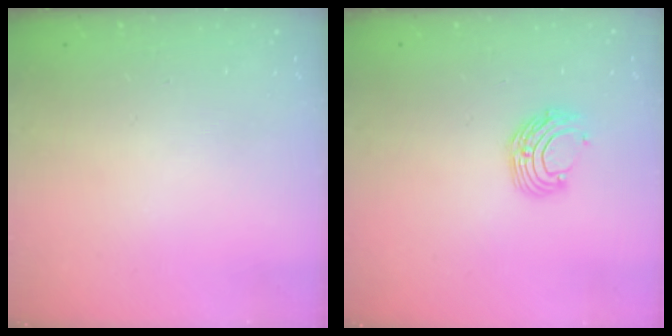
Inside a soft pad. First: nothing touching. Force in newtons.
{"total": 8.8, "press": 8.8, "slide": 0.9}